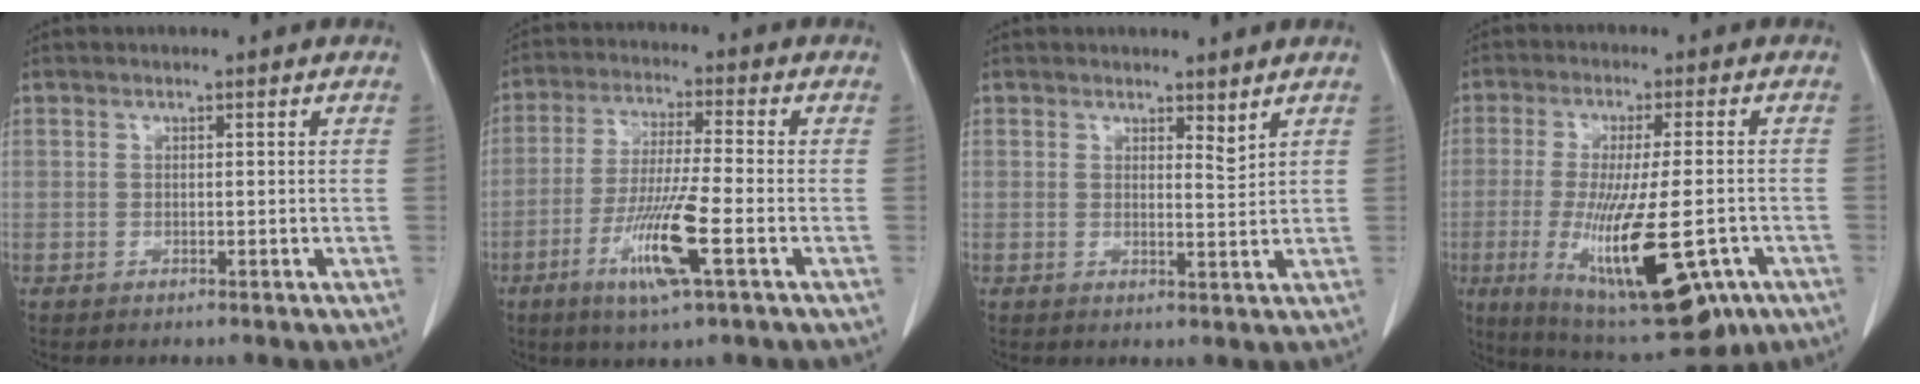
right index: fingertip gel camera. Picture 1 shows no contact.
{"total": 10.5, "force": [-4.1, 0.1, 9.6], "torque": [-0.185, -0.017, -0.077]}
{"total": 2.0, "force": [1.7, 0.2, 1.0], "torque": [-0.017, -0.012, 0.028]}
{"total": 20.2, "force": [-7.3, 4.9, 18.2], "torque": [-0.327, -0.044, -0.102]}